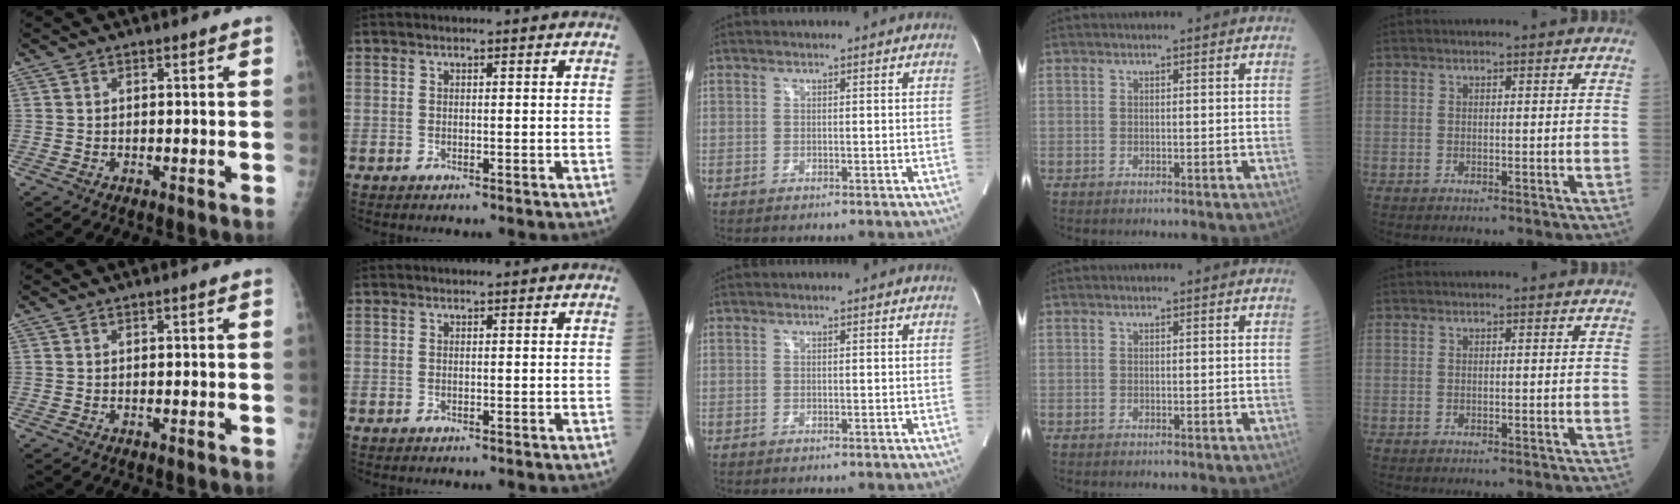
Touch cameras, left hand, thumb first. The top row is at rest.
{}